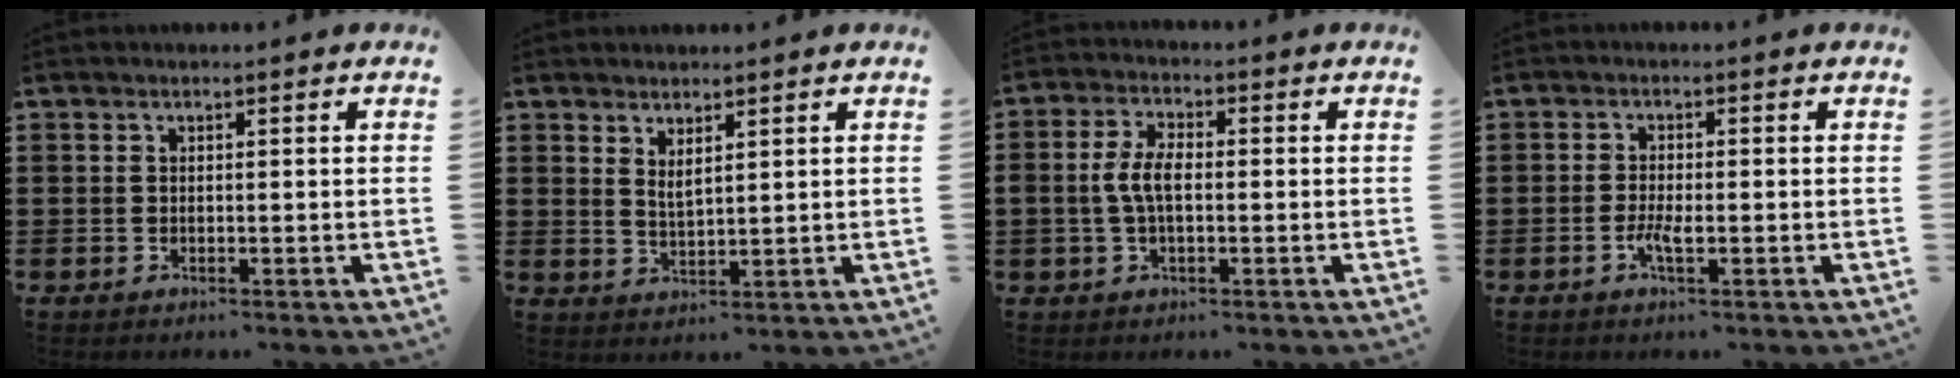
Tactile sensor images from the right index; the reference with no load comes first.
{"total": 2.1, "force": [1.8, 0.5, 1.1], "torque": [-0.023, 0.004, 0.032]}
{"total": 5.3, "force": [-0.4, 2.5, 4.7], "torque": [-0.114, -0.003, -0.016]}
{"total": 2.7, "force": [-1.0, 0.7, 2.4], "torque": [-0.055, -0.004, -0.023]}